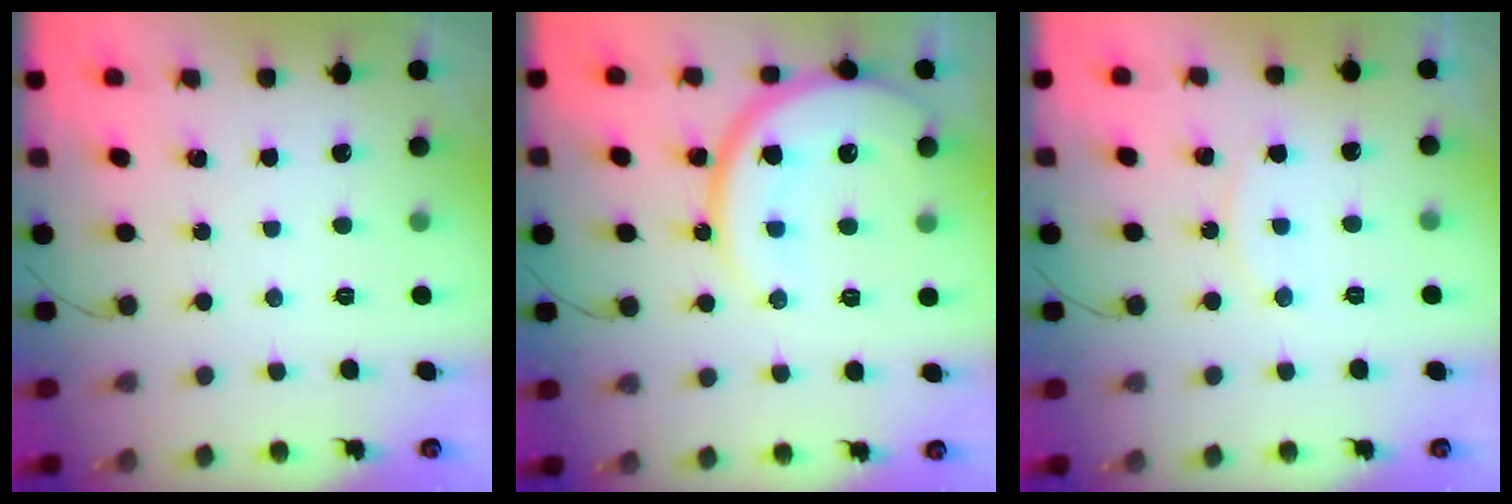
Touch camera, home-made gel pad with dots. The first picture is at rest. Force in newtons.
{"total": 14.7, "press": 14.6, "slide": 1.4}
{"total": 4.9, "press": 4.8, "slide": 0.5}